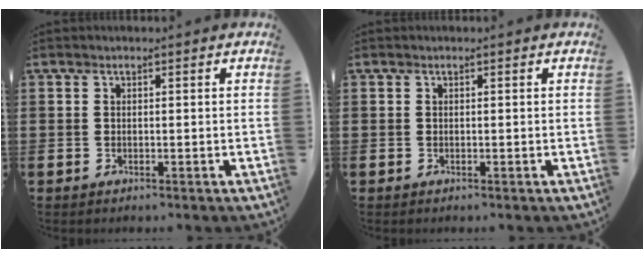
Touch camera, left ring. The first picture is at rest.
{"total": 0.0}